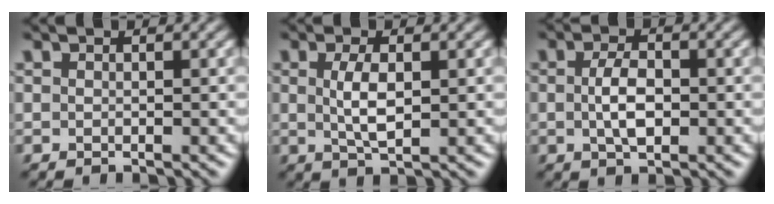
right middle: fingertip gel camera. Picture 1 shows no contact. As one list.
[{"total": 3.0, "force": [0.4, 1.0, 2.8], "torque": [-0.062, -0.002, 0.009]}, {"total": 3.1, "force": [-0.1, 1.5, 2.7], "torque": [-0.056, -0.002, -0.003]}]